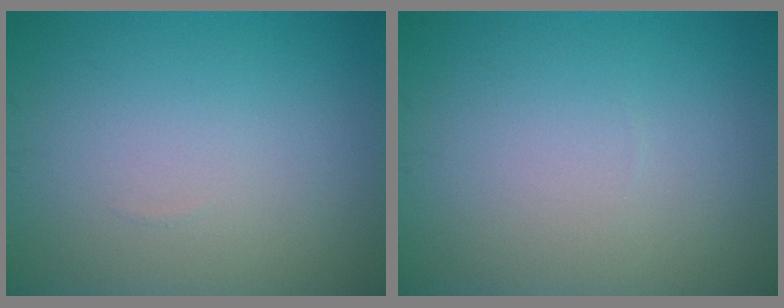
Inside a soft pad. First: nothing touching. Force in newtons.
{"total": 0.0}